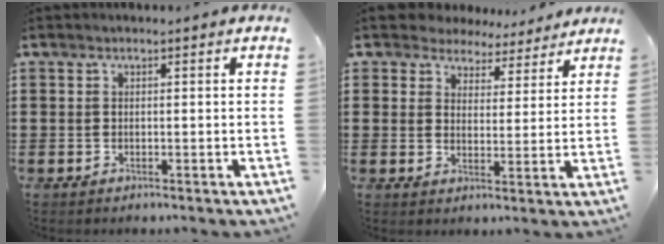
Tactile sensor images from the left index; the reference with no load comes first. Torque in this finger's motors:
{"motor_torque": [2.14, 0.00, -0.52, -0.21]}